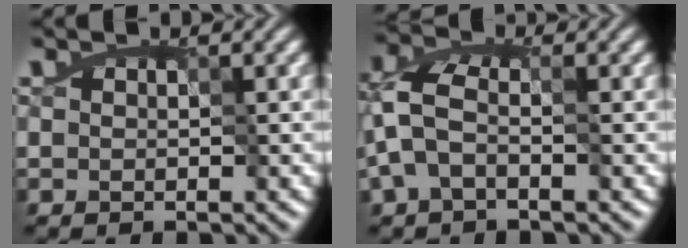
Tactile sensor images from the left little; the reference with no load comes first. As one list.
[{"total": 4.0, "force": [-2.3, 2.0, 2.7], "torque": [-0.076, 0.007, -0.046]}]